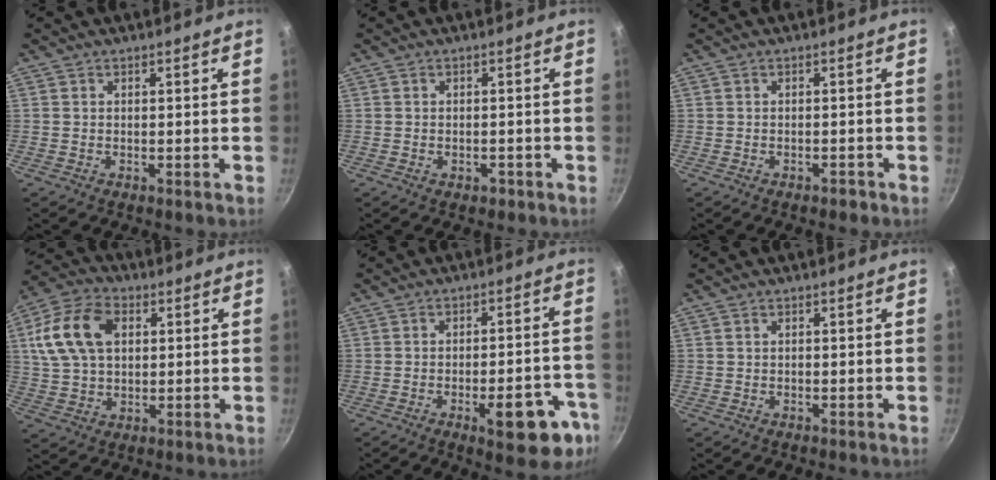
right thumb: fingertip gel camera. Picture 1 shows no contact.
{"total": 1.4, "force": [-0.8, 0.9, 0.8], "torque": [-0.009, 0.004, -0.009]}
{"total": 1.2, "force": [-0.9, 0.5, 0.5], "torque": [-0.005, 0.013, -0.006]}
{"total": 14.8, "force": [3.7, 10.0, 10.2], "torque": [-0.179, 0.011, 0.061]}
{"total": 13.0, "force": [-6.1, 4.9, 10.4], "torque": [-0.094, 0.029, -0.074]}
{"total": 0.0}